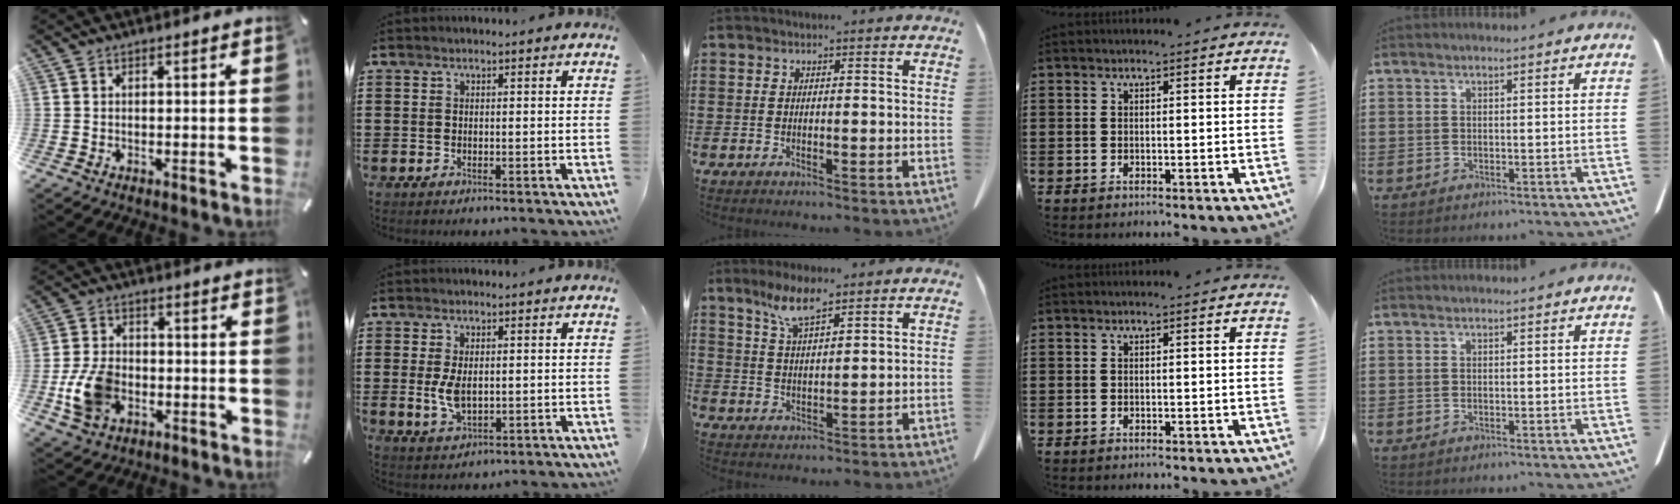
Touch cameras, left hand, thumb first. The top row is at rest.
{"thumb": {"total": 10.3, "force": [-2.7, 7.6, 6.4], "torque": [-0.138, 0.008, -0.049]}, "index": {"total": 4.5, "force": [0.1, 2.4, 3.8], "torque": [-0.096, -0.003, -0.004]}, "middle": {"total": 6.3, "force": [4.5, 1.2, 4.2], "torque": [-0.094, -0.003, 0.081]}}